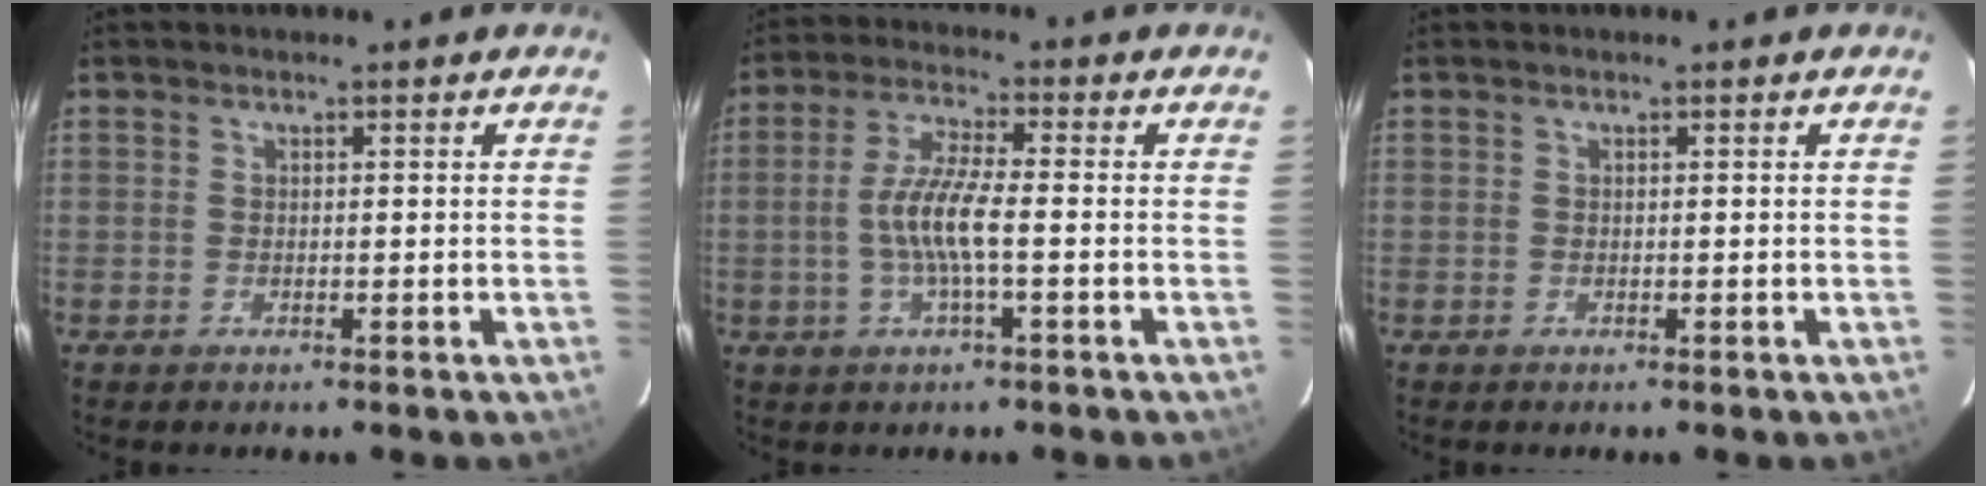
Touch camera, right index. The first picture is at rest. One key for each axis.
{"total": 7.7, "fx": -1.5, "fy": 0.7, "fz": 7.5, "tx": -0.153, "ty": 0.001, "tz": -0.029}
{"total": 0.0}